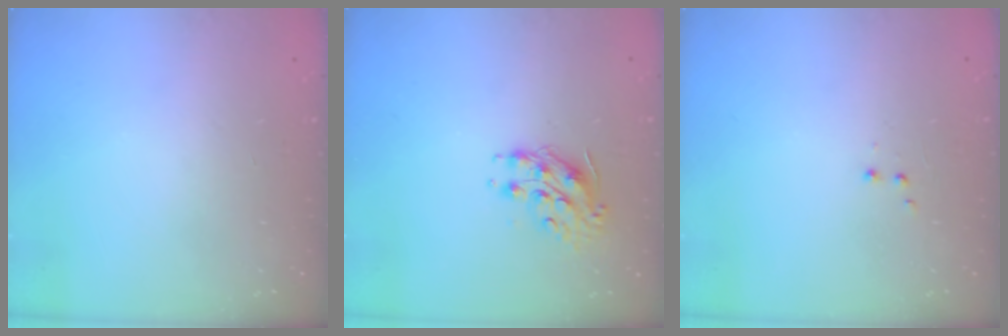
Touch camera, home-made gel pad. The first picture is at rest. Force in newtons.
{"total": 8.4, "press": 8.4, "slide": 0.5}
{"total": 1.9, "press": 1.8, "slide": 0.5}